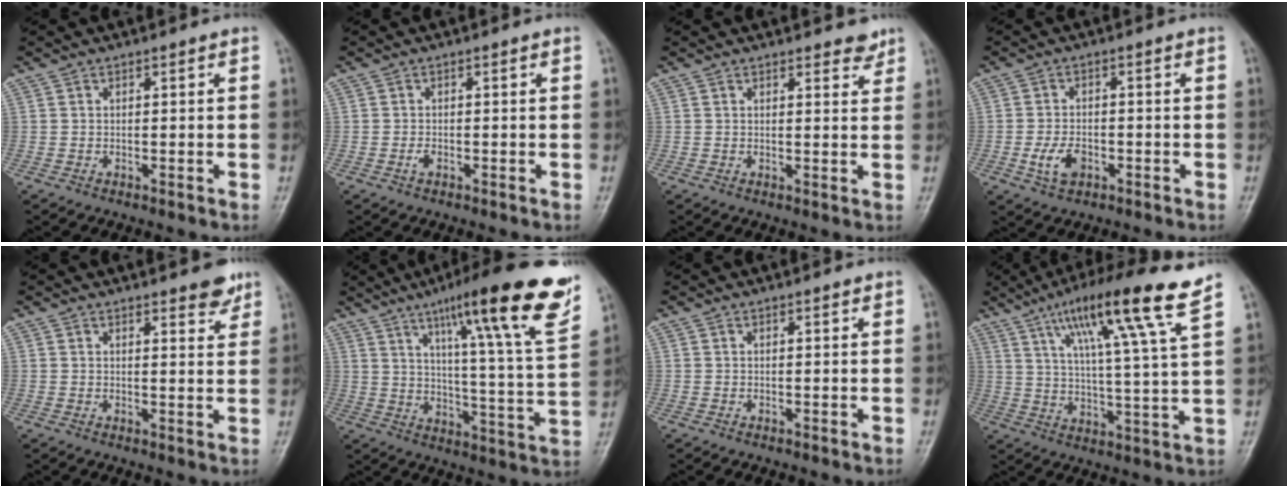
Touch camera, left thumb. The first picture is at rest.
{"total": 1.1, "force": [-0.5, 0.6, 0.8], "torque": [-0.017, 0.002, -0.009]}
{"total": 2.7, "force": [2.3, 0.9, 0.9], "torque": [0.003, -0.016, 0.024]}
{"total": 4.7, "force": [-1.7, 3.0, 3.3], "torque": [-0.062, 0.007, -0.030]}
{"total": 3.9, "force": [3.1, 1.1, 2.2], "torque": [-0.013, -0.021, 0.037]}
{"total": 23.4, "force": [13.9, 2.5, 18.6], "torque": [-0.252, -0.047, 0.202]}
{"total": 0.6, "force": [0.5, 0.1, 0.3], "torque": [-0.008, -0.003, 0.006]}
{"total": 16.5, "force": [9.9, 0.1, 13.2], "torque": [-0.215, -0.034, 0.156]}